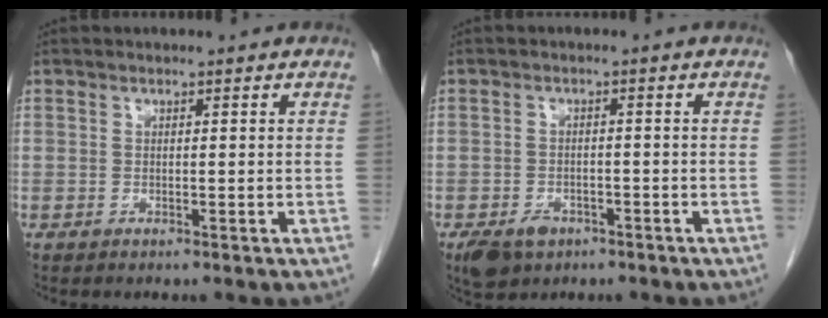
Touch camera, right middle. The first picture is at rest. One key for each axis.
{"total": 4.9, "fx": -3.0, "fy": 3.2, "fz": 2.3, "tx": -0.042, "ty": -0.003, "tz": -0.043}